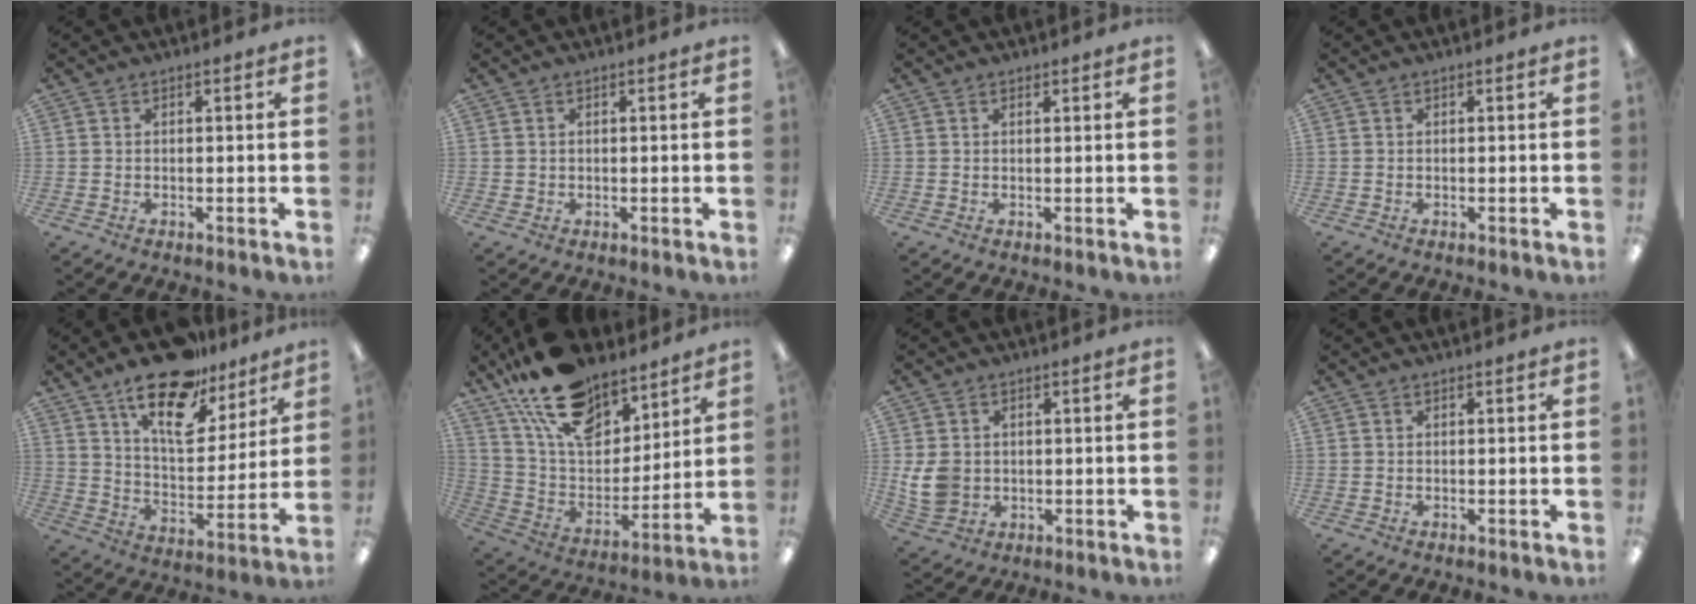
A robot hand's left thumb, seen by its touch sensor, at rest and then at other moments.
{"total": 0.6, "force": [0.3, 0.6, 0.0], "torque": [0.000, 0.003, 0.005]}
{"total": 0.5, "force": [0.5, 0.2, 0.1], "torque": [-0.003, 0.000, 0.009]}
{"total": 0.0}
{"total": 19.6, "force": [13.6, 9.0, 11.0], "torque": [-0.178, -0.076, 0.235]}
{"total": 20.4, "force": [15.0, 10.0, 9.5], "torque": [-0.190, -0.082, 0.274]}
{"total": 6.9, "force": [0.2, 6.0, 3.5], "torque": [-0.080, 0.008, 0.009]}
{"total": 0.0}